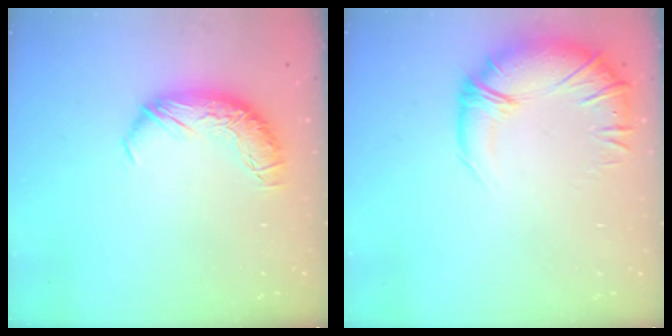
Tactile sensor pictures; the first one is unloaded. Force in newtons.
{"total": 2.9, "press": 0.7, "slide": 2.8}